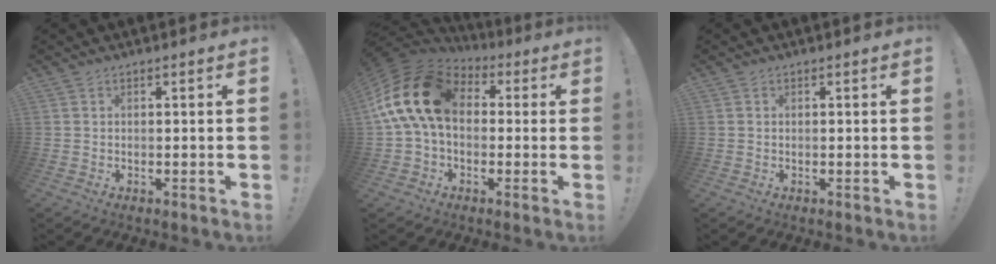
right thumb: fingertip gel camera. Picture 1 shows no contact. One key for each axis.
{"total": 18.9, "fx": 3.6, "fy": 12.5, "fz": 13.7, "tx": -0.257, "ty": 0.010, "tz": 0.070}
{"total": 0.0}